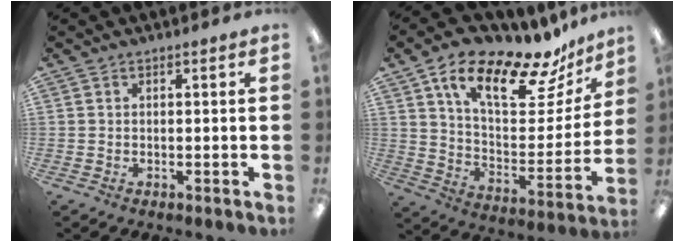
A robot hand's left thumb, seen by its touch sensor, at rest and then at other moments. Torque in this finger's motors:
{"motor_torque": [0.89, 0.86, 1.29, -1.48, 0.31]}